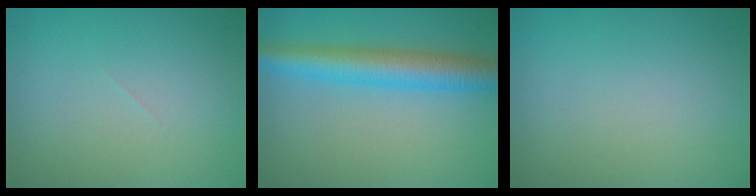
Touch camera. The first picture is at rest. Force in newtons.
{"total": 5.8, "press": 5.8, "slide": 0.2}
{"total": 0.0}